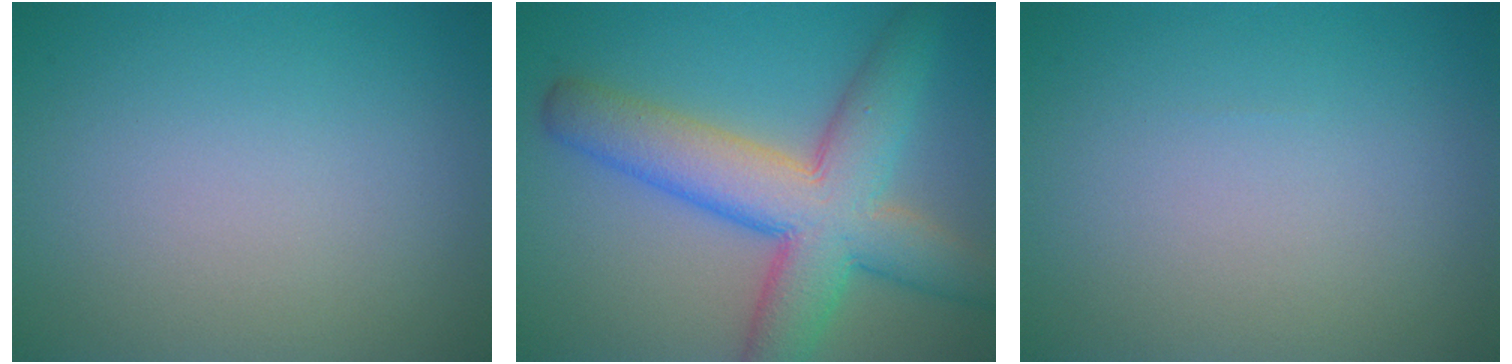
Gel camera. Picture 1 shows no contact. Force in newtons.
{"total": 9.4, "press": 9.4, "slide": 0.2}
{"total": 0.0}